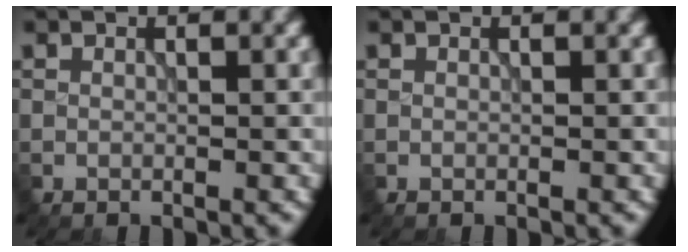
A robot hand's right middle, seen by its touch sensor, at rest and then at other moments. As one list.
[{"total": 0.0}]